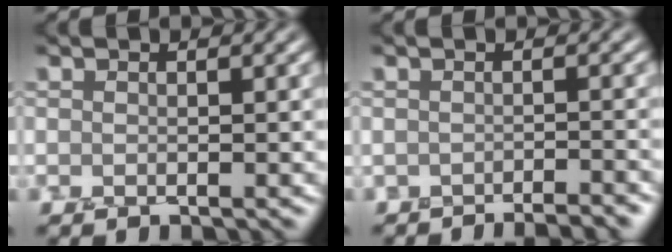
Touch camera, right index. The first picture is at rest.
{"total": 2.7, "force": [-2.6, 0.2, 0.7], "torque": [0.013, 0.013, -0.032]}